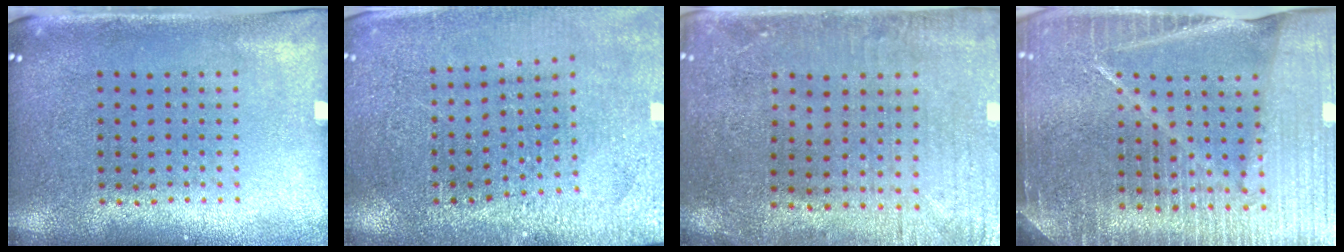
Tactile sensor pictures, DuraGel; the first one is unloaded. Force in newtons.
{"total": 2.8, "press": 2.8, "slide": 0.1}
{"total": 0.6, "press": 0.4, "slide": 0.4}
{"total": 5.8, "press": 5.0, "slide": 2.8}